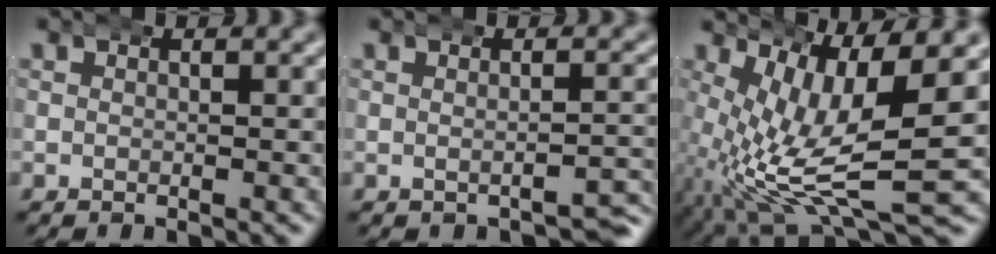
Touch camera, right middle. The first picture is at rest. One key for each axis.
{"total": 2.0, "fx": -1.8, "fy": 0.0, "fz": 0.8, "tx": -0.007, "ty": 0.012, "tz": -0.033}
{"total": 10.9, "fx": -0.5, "fy": 4.5, "fz": 9.9, "tx": -0.165, "ty": -0.033, "tz": 0.008}